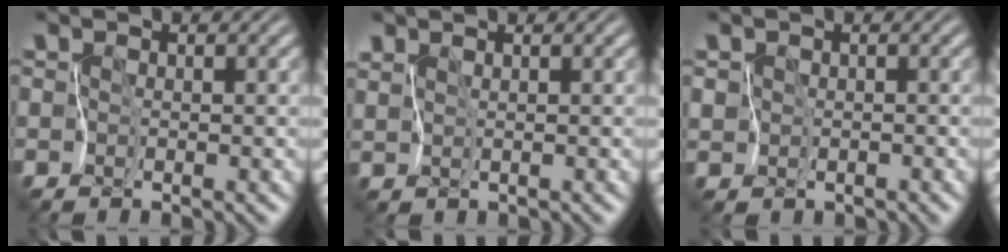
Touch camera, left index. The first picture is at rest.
{"total": 1.4, "force": [1.3, -0.4, -0.5], "torque": [-0.002, -0.010, 0.028]}
{"total": 3.9, "force": [1.1, 3.6, 1.1], "torque": [-0.032, 0.017, -0.011]}